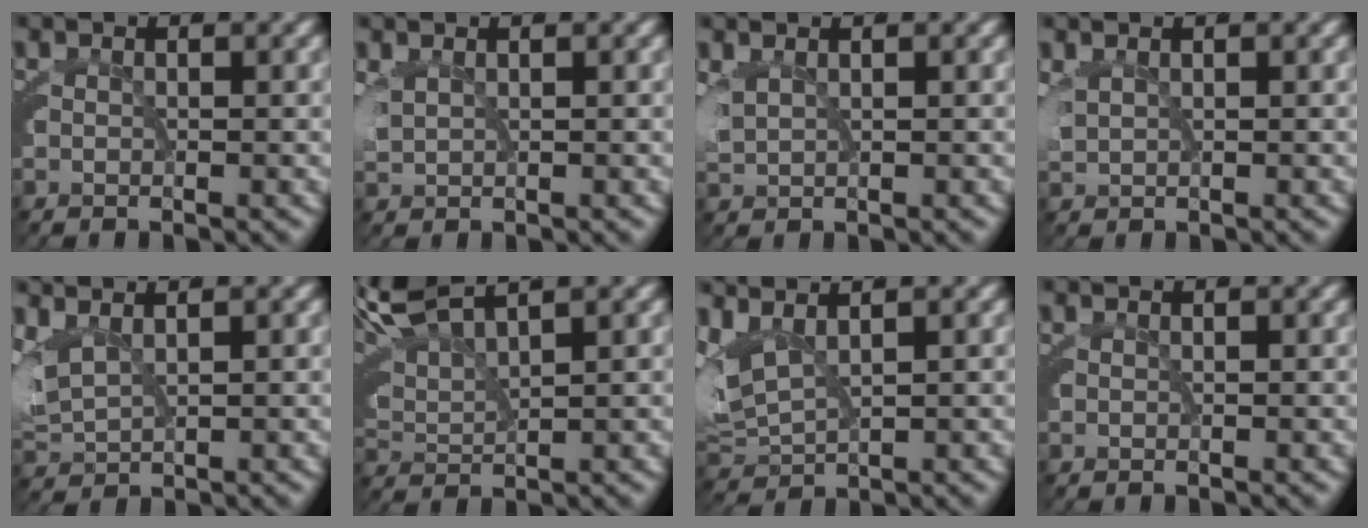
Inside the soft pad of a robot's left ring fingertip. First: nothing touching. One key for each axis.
{"total": 2.1, "fx": 1.0, "fy": 1.2, "fz": 1.3, "tx": -0.038, "ty": -0.004, "tz": 0.026}
{"total": 2.5, "fx": 1.2, "fy": 1.5, "fz": 1.5, "tx": -0.044, "ty": -0.005, "tz": 0.028}
{"total": 2.1, "fx": 1.1, "fy": 1.3, "fz": 1.2, "tx": -0.038, "ty": -0.004, "tz": 0.026}
{"total": 5.0, "fx": 1.3, "fy": 3.6, "fz": 3.2, "tx": -0.090, "ty": -0.011, "tz": 0.031}
{"total": 6.8, "fx": 4.6, "fy": 3.2, "fz": 4.0, "tx": -0.100, "ty": 0.012, "tz": 0.072}
{"total": 6.8, "fx": 1.2, "fy": 5.3, "fz": 4.2, "tx": -0.124, "ty": -0.016, "tz": 0.027}
{"total": 0.0}